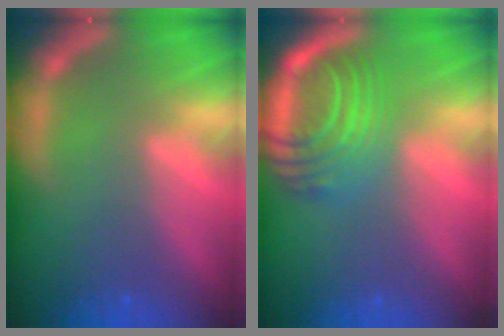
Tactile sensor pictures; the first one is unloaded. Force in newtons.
{"total": 8.5}